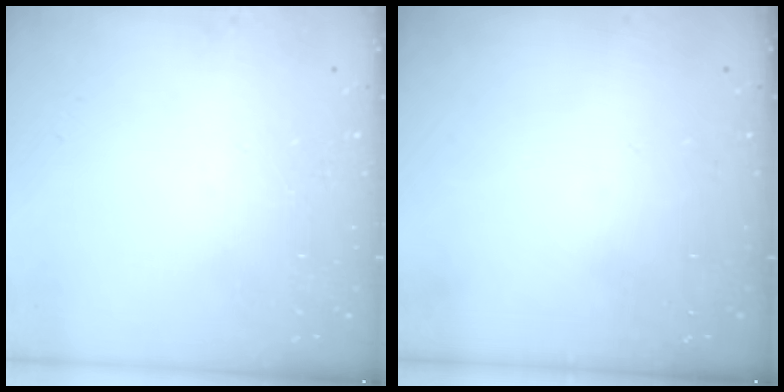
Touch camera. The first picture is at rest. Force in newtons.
{"total": 0.0}